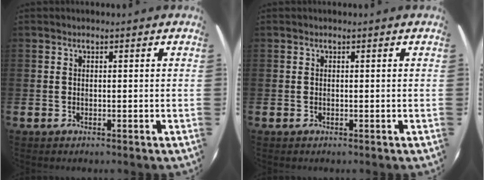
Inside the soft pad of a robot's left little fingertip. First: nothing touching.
{"total": 0.0}